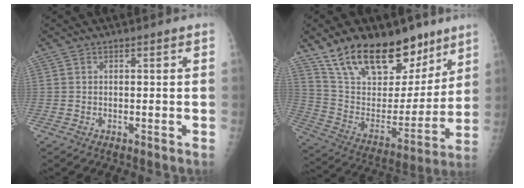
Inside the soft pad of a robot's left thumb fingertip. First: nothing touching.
{"total": 23.7, "force": [16.4, 11.7, 12.6], "torque": [-0.166, -0.070, 0.281]}